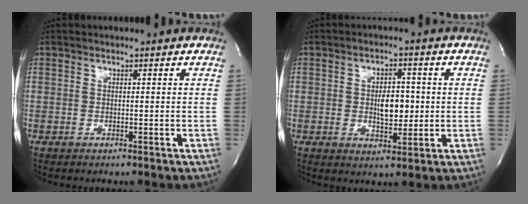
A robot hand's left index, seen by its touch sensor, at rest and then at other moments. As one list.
[{"total": 5.3, "force": [0.0, 2.6, 4.6], "torque": [-0.072, 0.001, 0.006]}]